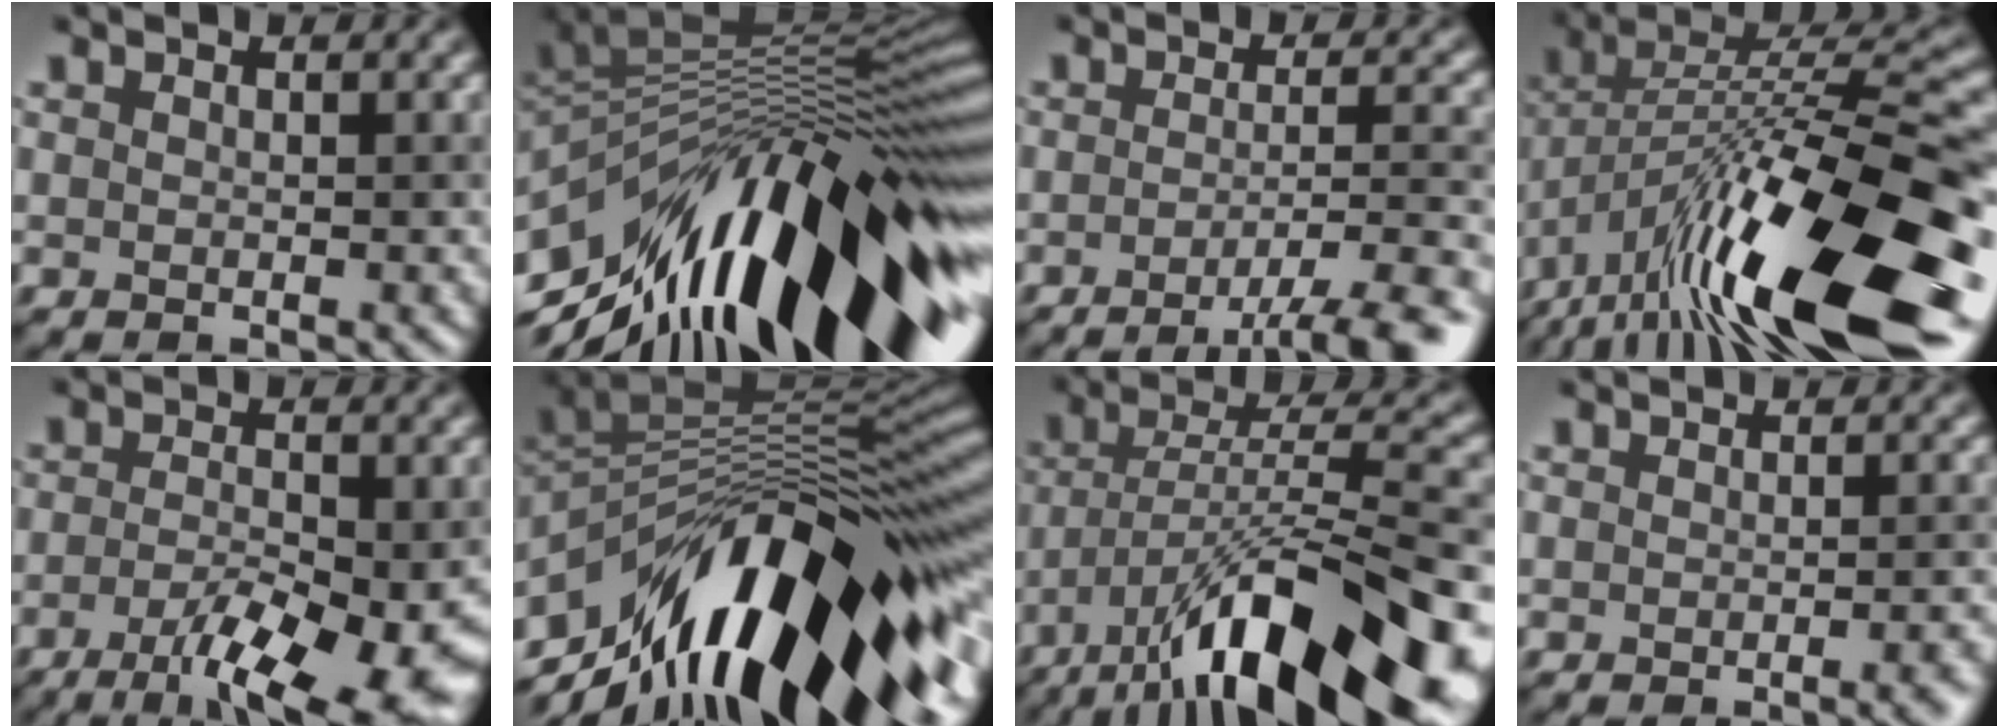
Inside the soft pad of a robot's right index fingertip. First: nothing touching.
{"total": 17.1, "force": [-4.4, 6.6, 15.2], "torque": [-0.238, 0.020, -0.080]}
{"total": 7.4, "force": [-4.3, 1.5, 5.9], "torque": [-0.074, 0.004, -0.062]}
{"total": 17.4, "force": [-7.9, 5.2, 14.6], "torque": [-0.240, 0.027, -0.149]}
{"total": 9.4, "force": [-4.4, 2.4, 8.0], "torque": [-0.133, -0.016, -0.069]}
{"total": 16.9, "force": [-6.1, 6.9, 14.2], "torque": [-0.226, 0.020, -0.113]}
{"total": 16.0, "force": [-8.7, 5.0, 12.5], "torque": [-0.208, 0.006, -0.146]}
{"total": 2.9, "force": [-1.3, 0.8, 2.4], "torque": [-0.016, 0.001, -0.018]}